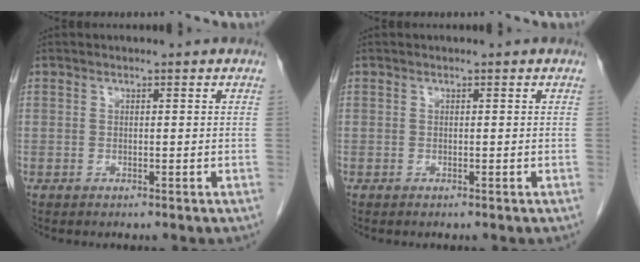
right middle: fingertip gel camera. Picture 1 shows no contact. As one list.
[{"total": 0.0}]